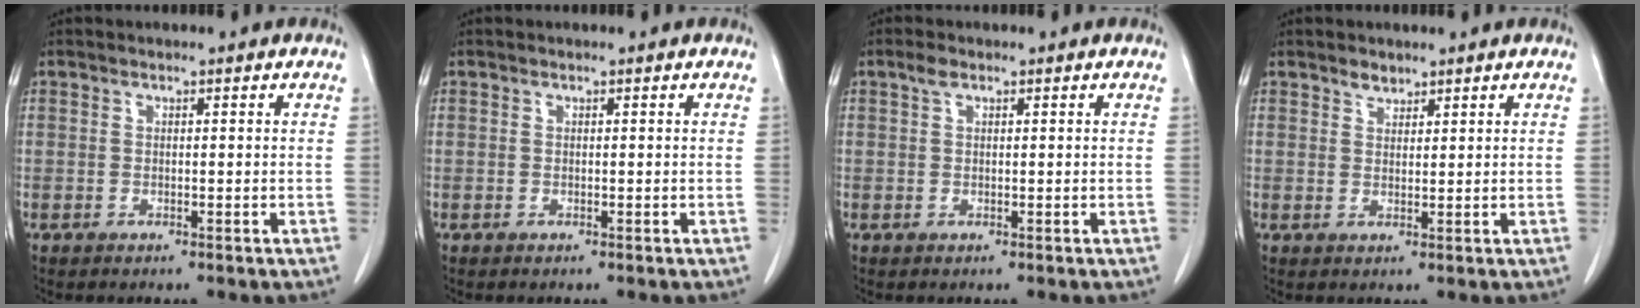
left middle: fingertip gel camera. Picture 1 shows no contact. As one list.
[{"total": 0.0}, {"total": 1.2, "force": [0.7, 0.6, 0.7], "torque": [-0.014, 0.009, 0.013]}, {"total": 1.6, "force": [1.3, 0.8, 0.2], "torque": [-0.003, -0.004, 0.023]}]